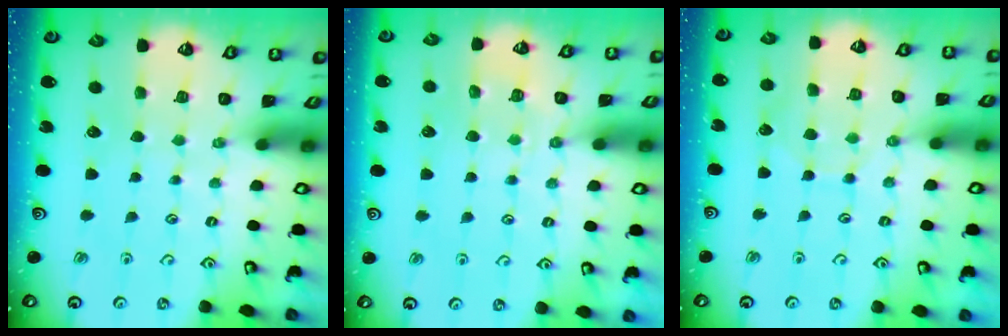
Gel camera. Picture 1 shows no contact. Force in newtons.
{"total": 5.1, "press": 5.1, "slide": 0.8}
{"total": 4.5, "press": 4.5, "slide": 0.5}